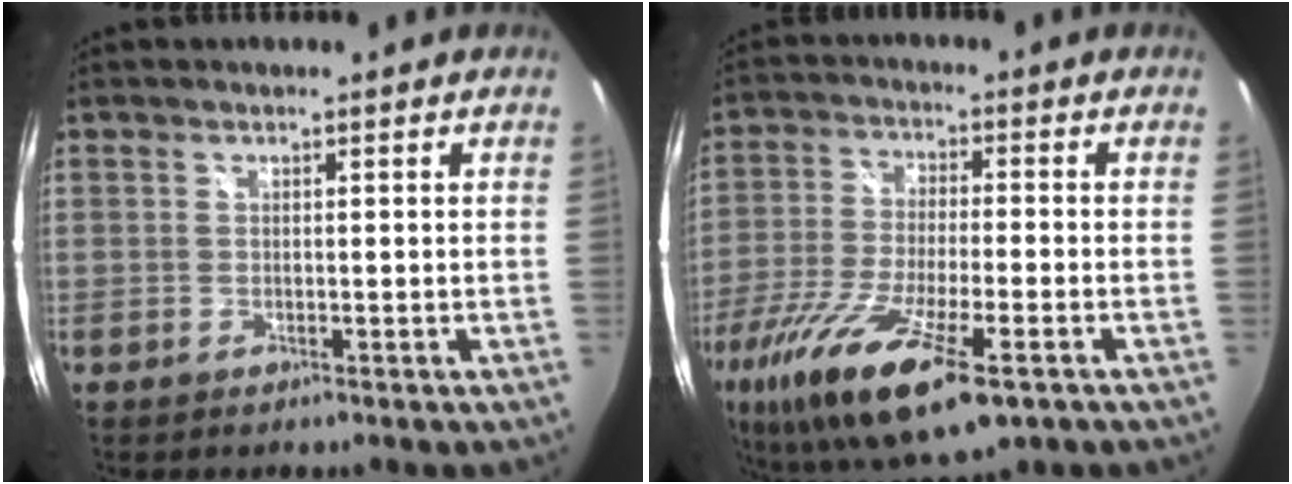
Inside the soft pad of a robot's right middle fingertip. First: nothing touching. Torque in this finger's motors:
{"motor_torque": [1.59, -0.55, 0.77, 0.21]}